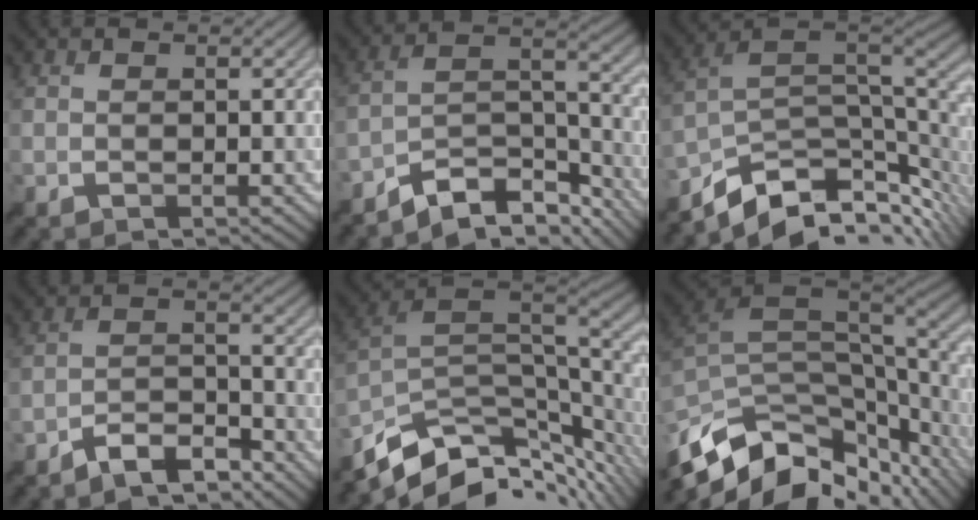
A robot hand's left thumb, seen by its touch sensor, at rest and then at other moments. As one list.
[{"total": 9.9, "force": [-8.0, 3.4, 4.7], "torque": [-0.067, -0.002, -0.155]}, {"total": 11.1, "force": [-5.8, 5.4, 7.8], "torque": [-0.160, -0.014, -0.098]}, {"total": 5.7, "force": [-4.8, 1.7, 2.5], "torque": [-0.042, 0.000, -0.093]}, {"total": 12.6, "force": [-6.0, 6.0, 9.3], "torque": [-0.212, -0.028, -0.095]}, {"total": 15.2, "force": [-7.6, 7.3, 10.9], "torque": [-0.240, -0.038, -0.117]}]